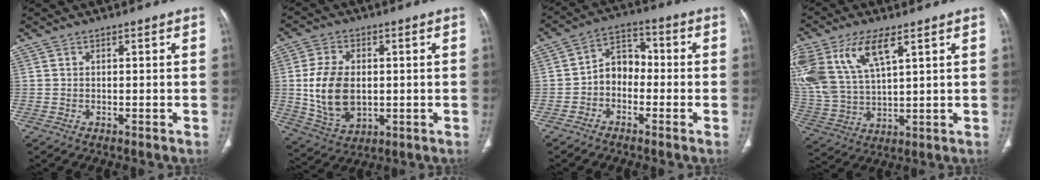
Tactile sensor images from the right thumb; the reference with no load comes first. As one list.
[{"total": 12.8, "force": [0.0, 8.3, 9.7], "torque": [-0.178, -0.005, 0.016]}, {"total": 7.0, "force": [-1.7, 5.3, 4.2], "torque": [-0.044, 0.036, -0.046]}, {"total": 18.0, "force": [8.3, 8.4, 13.6], "torque": [-0.304, -0.010, 0.170]}]